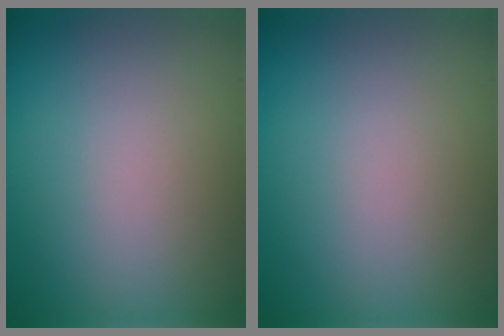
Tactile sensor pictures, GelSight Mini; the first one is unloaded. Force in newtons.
{"total": 0.0}